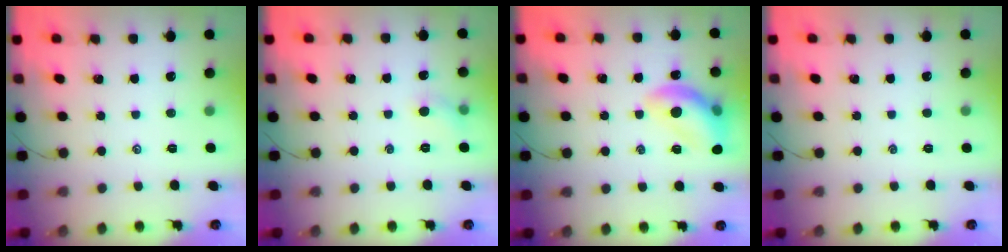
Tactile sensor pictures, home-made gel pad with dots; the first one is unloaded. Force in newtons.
{"total": 4.0, "press": 3.8, "slide": 1.2}
{"total": 13.6, "press": 13.5, "slide": 1.8}
{"total": 0.0}